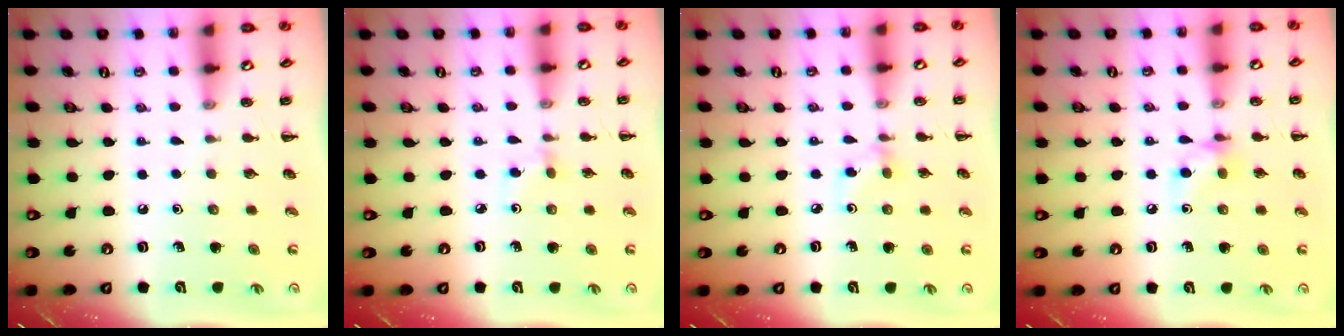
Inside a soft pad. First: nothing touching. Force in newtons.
{"total": 2.3, "press": 2.1, "slide": 0.9}
{"total": 3.0, "press": 2.8, "slide": 0.9}
{"total": 6.5, "press": 6.5, "slide": 0.6}